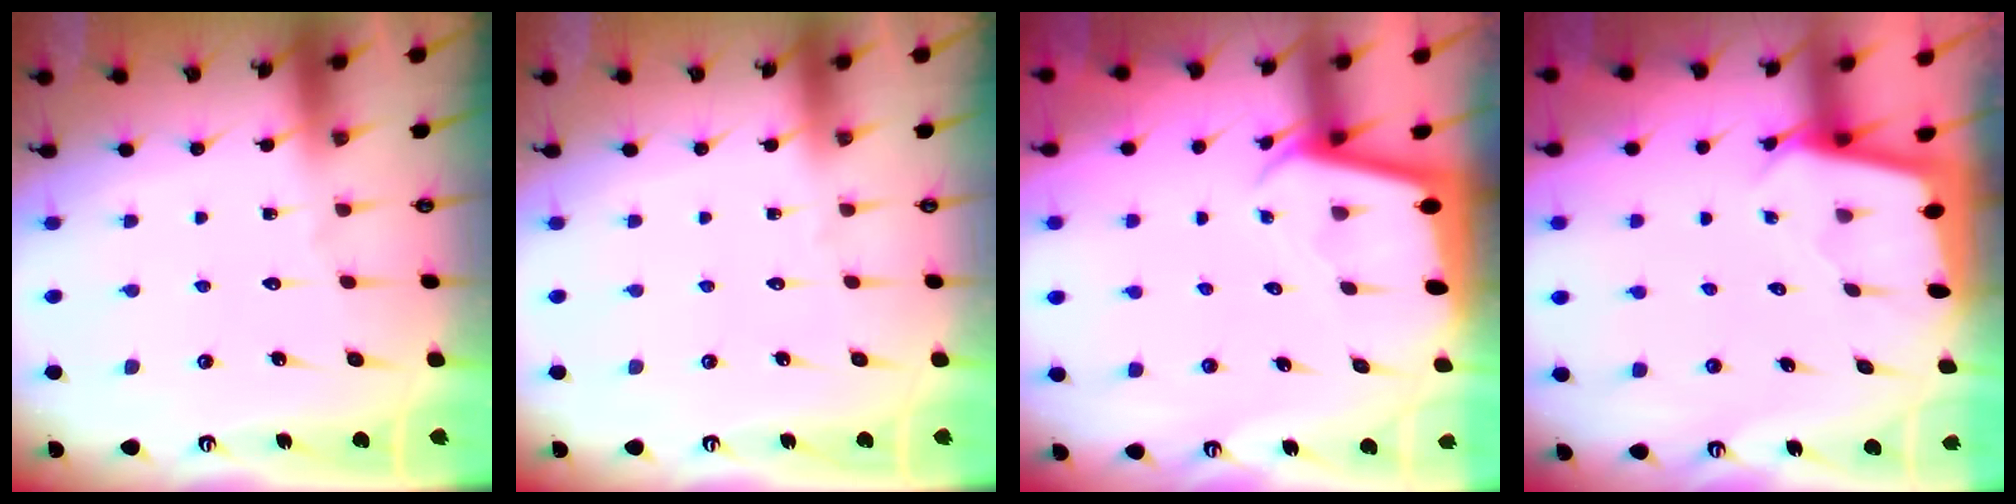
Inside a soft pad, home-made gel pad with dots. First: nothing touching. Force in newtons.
{"total": 0.0}
{"total": 2.2, "press": 2.2, "slide": 0.1}
{"total": 2.4, "press": 2.4, "slide": 0.1}